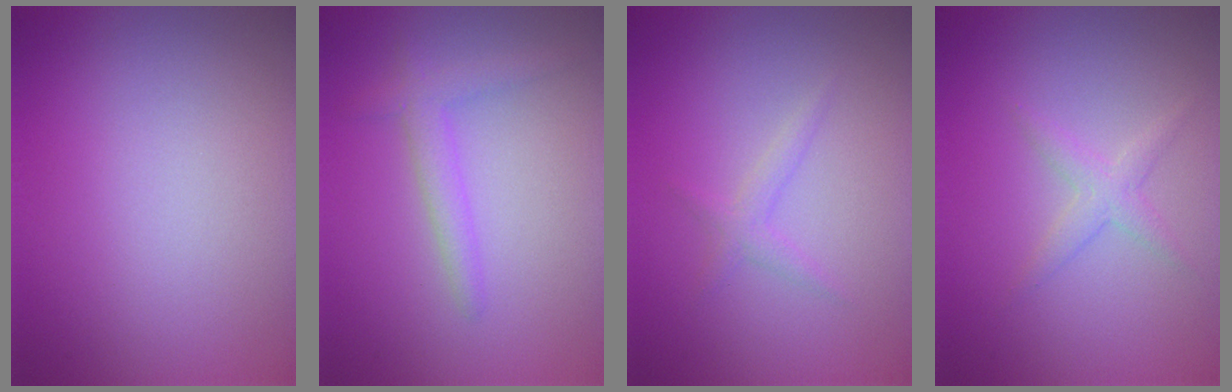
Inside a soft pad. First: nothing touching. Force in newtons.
{"total": 2.1, "press": 2.1, "slide": 0.1}
{"total": 1.2, "press": 1.2, "slide": 0.0}
{"total": 1.6, "press": 1.6, "slide": 0.1}